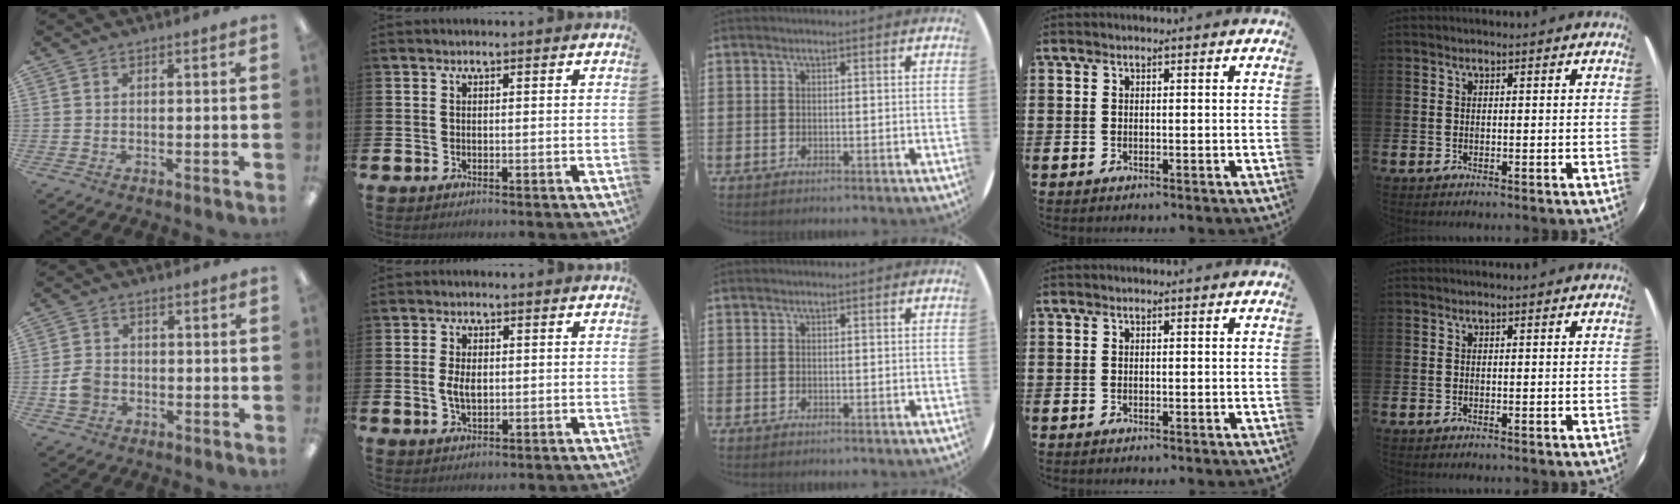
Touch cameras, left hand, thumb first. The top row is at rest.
{"thumb": {"total": 5.0, "force": [-1.3, 4.1, 2.5], "torque": [-0.048, 0.009, -0.022]}, "index": {"total": 3.2, "force": [0.1, 1.9, 2.7], "torque": [-0.040, 0.004, -0.003]}}